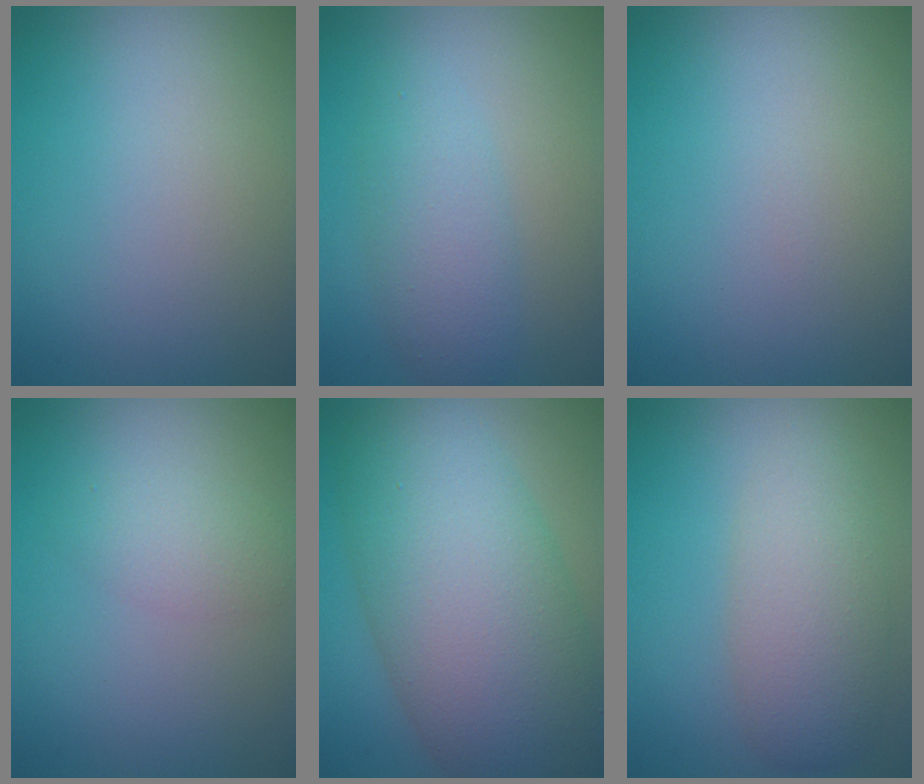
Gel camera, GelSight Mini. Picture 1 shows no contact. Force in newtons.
{"total": 3.3, "press": 3.3, "slide": 0.1}
{"total": 0.0}
{"total": 2.0, "press": 2.0, "slide": 0.1}
{"total": 12.0, "press": 11.9, "slide": 0.6}
{"total": 4.6, "press": 4.5, "slide": 0.3}